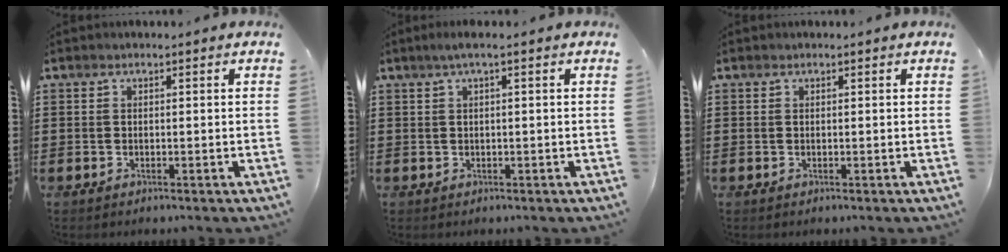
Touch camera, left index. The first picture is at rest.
{"total": 1.5, "force": [0.0, 0.0, 1.5], "torque": [-0.024, -0.002, 0.000]}
{"total": 0.0}